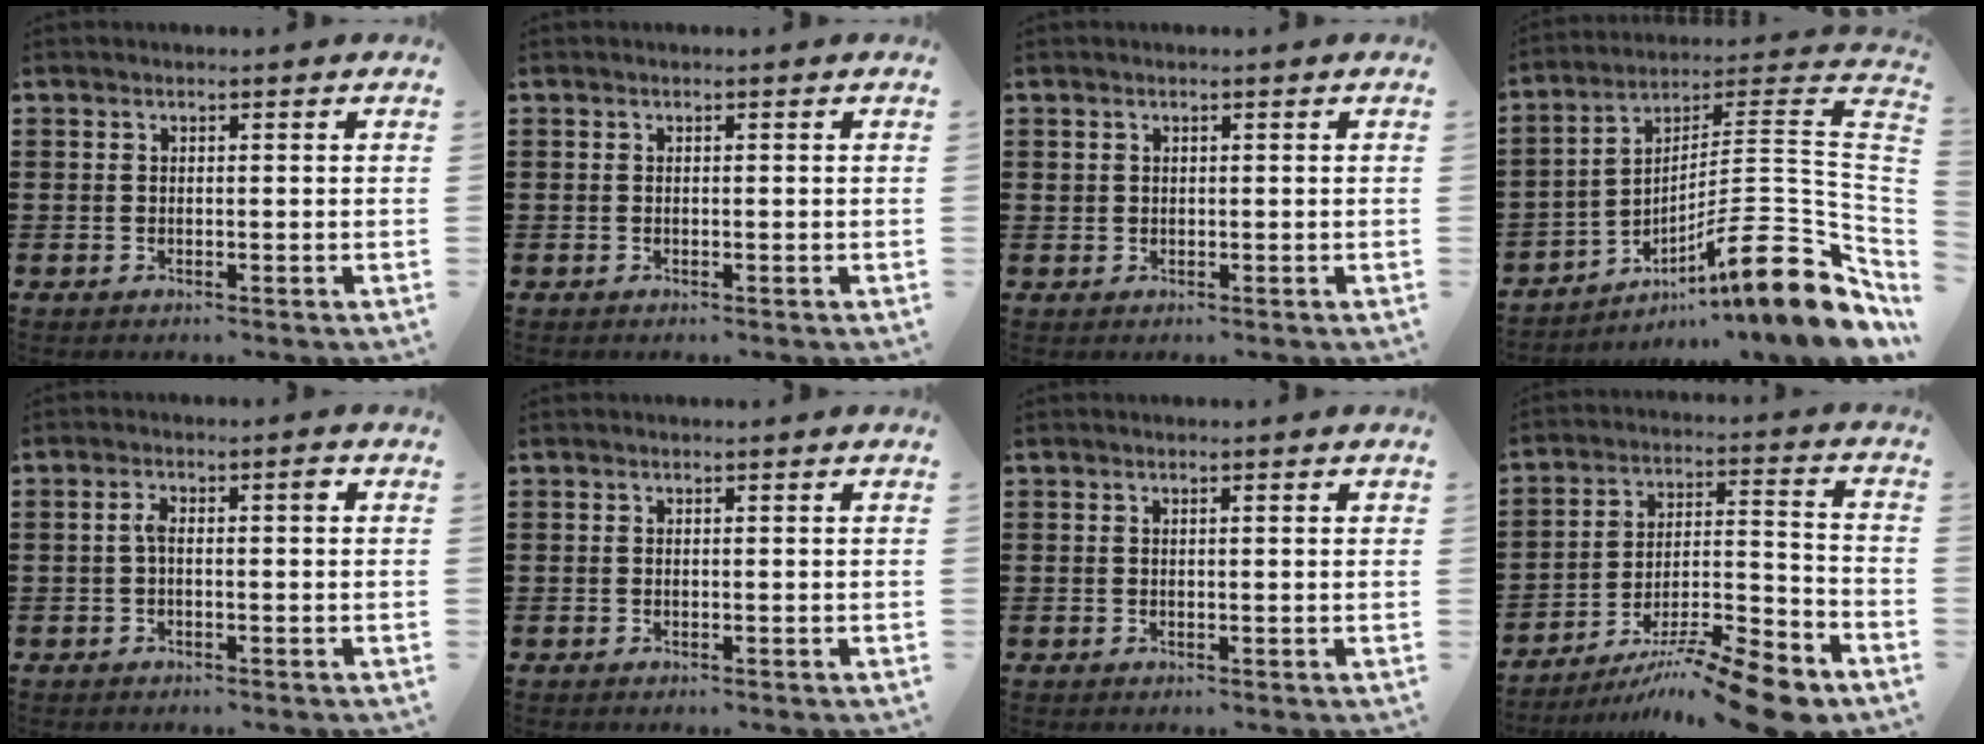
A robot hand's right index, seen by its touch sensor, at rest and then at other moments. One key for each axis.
{"total": 0.0}
{"total": 0.7, "fx": 0.4, "fy": 0.6, "fz": 0.1, "tx": -0.004, "ty": 0.001, "tz": 0.009}
{"total": 15.3, "fx": -7.5, "fy": 1.9, "fz": 13.2, "tx": -0.179, "ty": -0.002, "tz": -0.131}
{"total": 2.8, "fx": -0.1, "fy": 0.7, "fz": 2.7, "tx": -0.051, "ty": 0.005, "tz": -0.005}
{"total": 0.0}
{"total": 0.6, "fx": 0.2, "fy": 0.0, "fz": 0.6, "tx": -0.009, "ty": 0.000, "tz": 0.003}
{"total": 11.5, "fx": -9.6, "fy": 0.9, "fz": 6.3, "tx": -0.078, "ty": 0.033, "tz": -0.181}